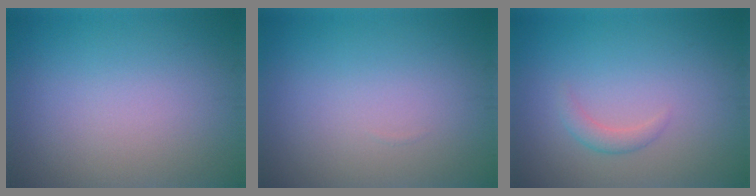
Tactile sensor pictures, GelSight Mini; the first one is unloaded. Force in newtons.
{"total": 0.0}
{"total": 1.3, "press": 1.3, "slide": 0.1}